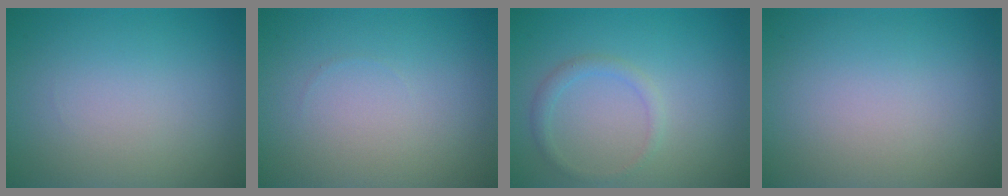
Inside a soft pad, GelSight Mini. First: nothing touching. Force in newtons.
{"total": 0.0}
{"total": 1.4, "press": 1.4, "slide": 0.0}
{"total": 0.0}